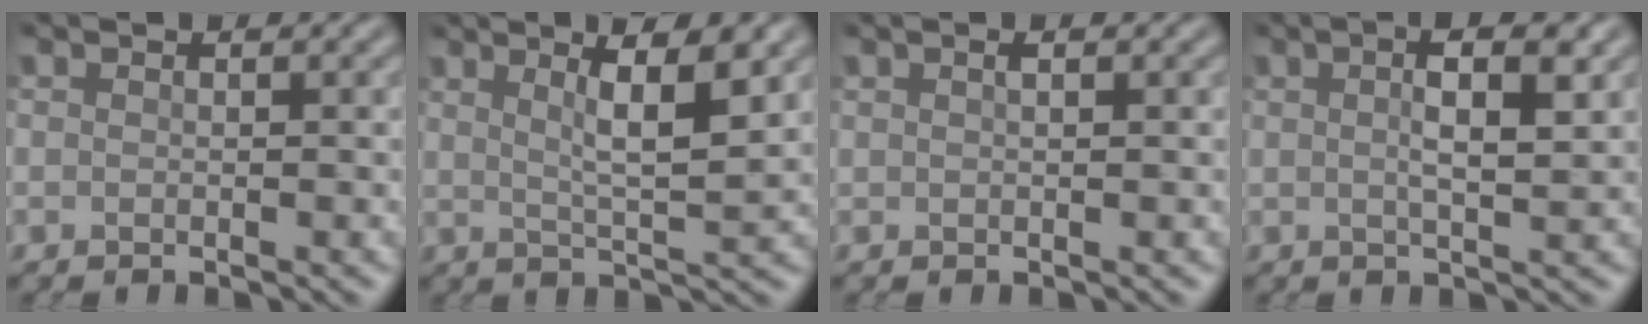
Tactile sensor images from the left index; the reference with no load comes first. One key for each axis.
{"total": 5.7, "fx": 2.4, "fy": 1.2, "fz": 5.0, "tx": -0.071, "ty": 0.008, "tz": 0.029}
{"total": 0.7, "fx": 0.3, "fy": 0.2, "fz": 0.5, "tx": -0.014, "ty": 0.001, "tz": 0.005}
{"total": 4.5, "fx": 1.3, "fy": 1.3, "fz": 4.1, "tx": -0.066, "ty": 0.005, "tz": 0.015}